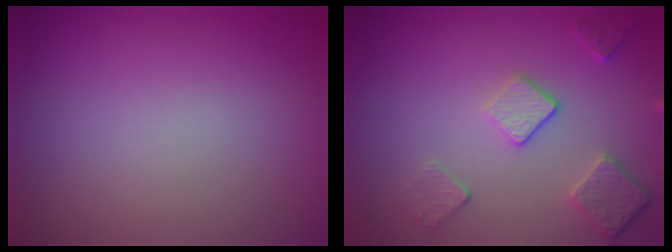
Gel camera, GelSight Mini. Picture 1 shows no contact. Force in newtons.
{"total": 3.6, "press": 2.9, "slide": 2.2}